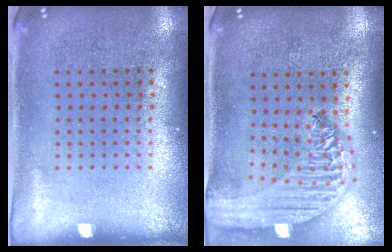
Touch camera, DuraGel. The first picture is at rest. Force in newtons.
{"total": 2.4, "press": 2.1, "slide": 1.3}